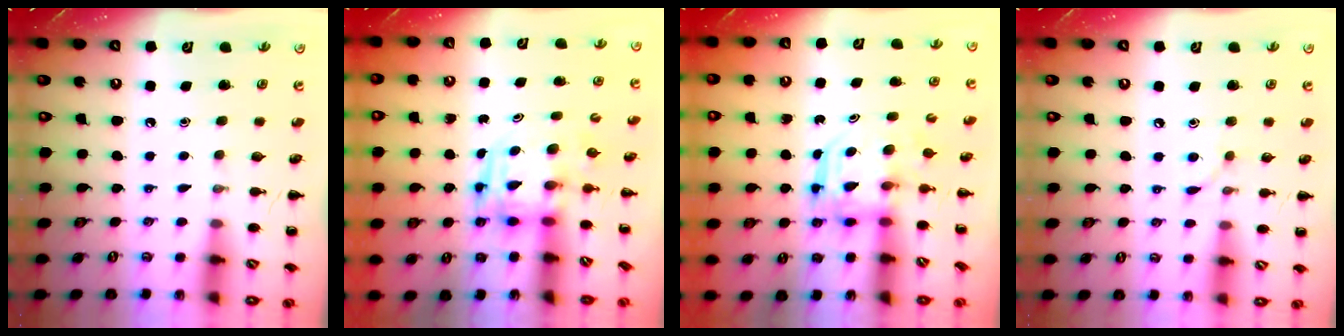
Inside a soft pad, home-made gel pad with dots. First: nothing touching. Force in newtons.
{"total": 3.8, "press": 3.8, "slide": 0.7}
{"total": 3.1, "press": 3.1, "slide": 0.2}
{"total": 4.9, "press": 4.5, "slide": 1.8}